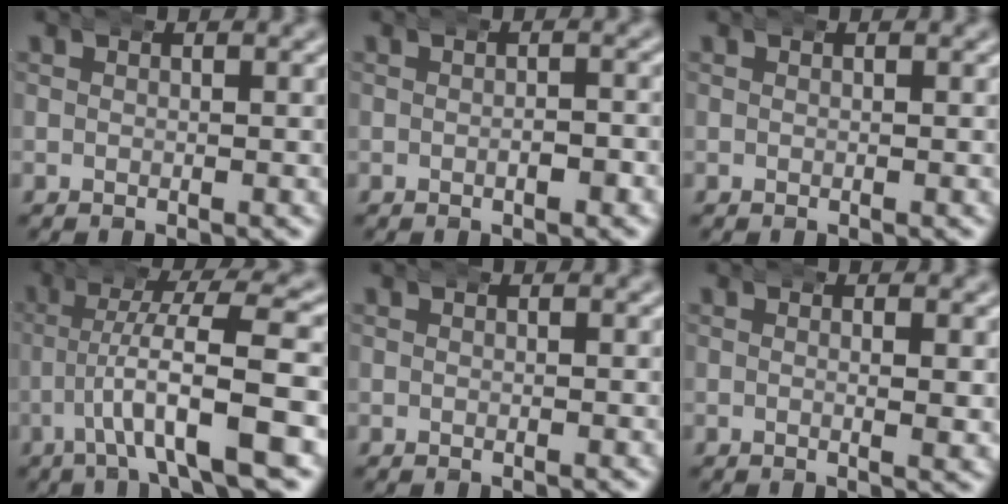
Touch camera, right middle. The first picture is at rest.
{"total": 1.2, "force": [-0.4, 0.7, 0.9], "torque": [-0.009, 0.003, -0.012]}
{"total": 0.0}
{"total": 7.4, "force": [-1.6, 1.3, 7.1], "torque": [-0.119, -0.001, -0.025]}
{"total": 0.0}
{"total": 1.5, "force": [0.2, 0.2, 1.5], "torque": [-0.023, 0.001, -0.001]}